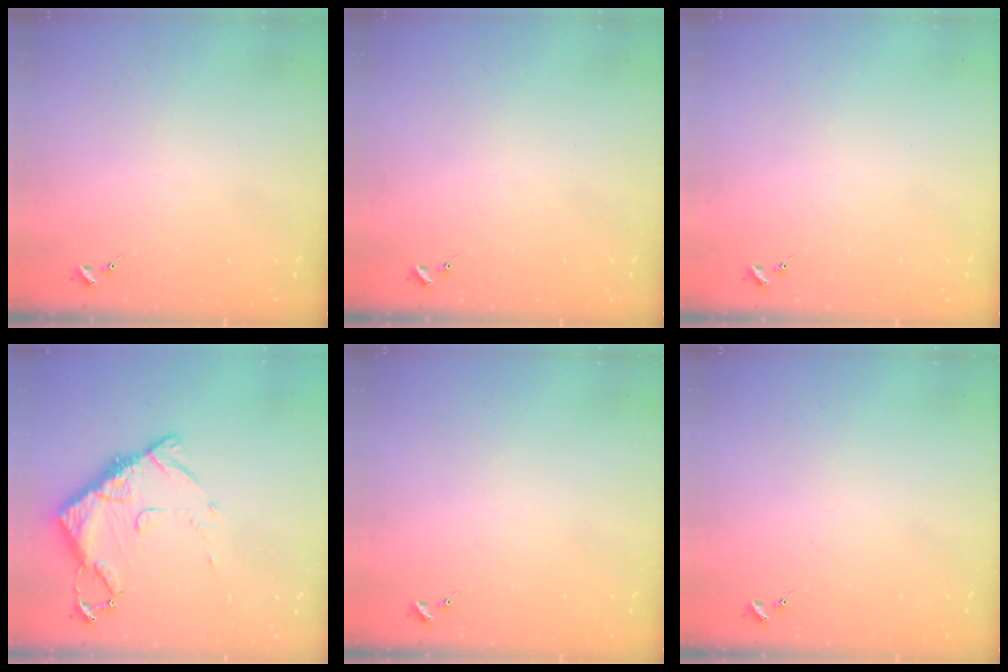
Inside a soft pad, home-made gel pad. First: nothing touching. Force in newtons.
{"total": 0.0}
{"total": 0.0}
{"total": 11.5, "press": 11.5, "slide": 1.1}
{"total": 0.0}
{"total": 0.0}